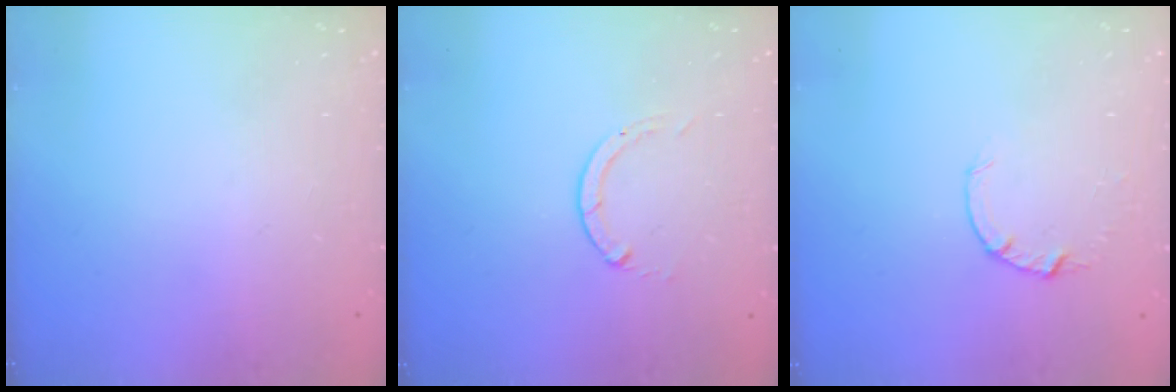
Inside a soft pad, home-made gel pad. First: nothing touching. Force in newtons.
{"total": 0.0}
{"total": 2.6, "press": 2.6, "slide": 0.4}